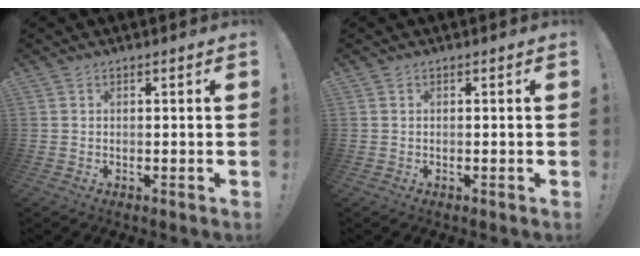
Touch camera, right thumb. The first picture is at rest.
{"total": 0.0}